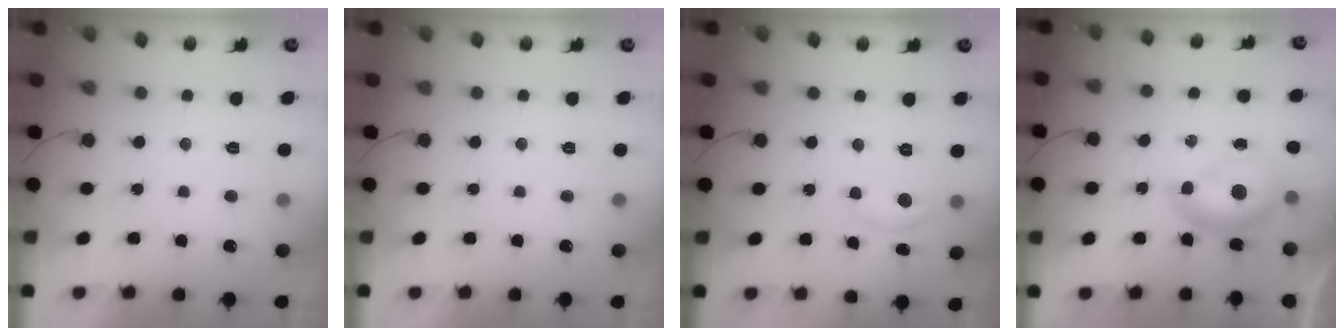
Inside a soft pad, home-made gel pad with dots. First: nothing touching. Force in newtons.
{"total": 0.0}
{"total": 5.5, "press": 5.5, "slide": 0.3}
{"total": 8.0, "press": 7.9, "slide": 1.3}